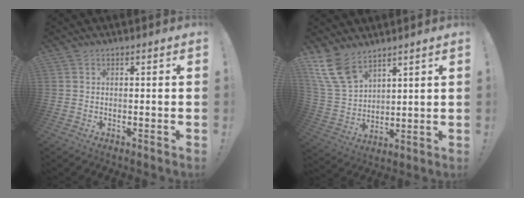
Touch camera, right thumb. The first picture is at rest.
{"total": 12.3, "force": [8.9, 6.3, 5.8], "torque": [-0.134, -0.048, 0.175]}